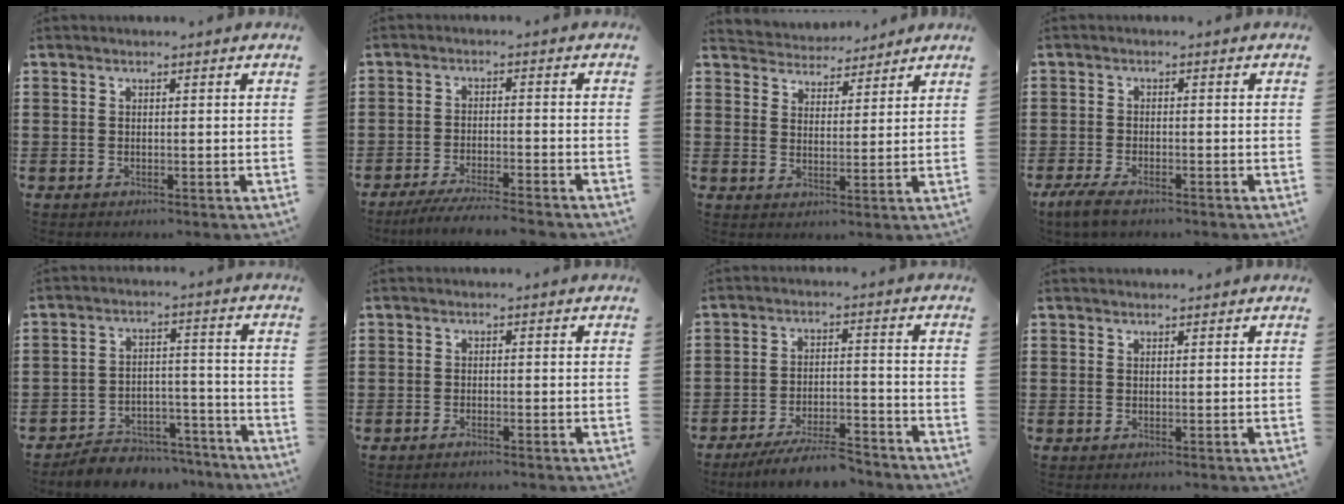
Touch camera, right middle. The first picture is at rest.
{"total": 4.3, "force": [-4.0, -0.3, 1.5], "torque": [-0.033, -0.010, -0.077]}
{"total": 4.4, "force": [4.1, 1.5, -0.6], "torque": [-0.011, -0.022, 0.075]}
{"total": 2.9, "force": [-2.1, 0.8, 1.8], "torque": [-0.055, -0.006, -0.046]}
{"total": 5.7, "force": [-5.5, 1.3, 0.6], "torque": [-0.007, 0.022, -0.108]}
{"total": 0.8, "force": [-0.7, 0.0, 0.4], "torque": [-0.008, -0.003, -0.014]}
{"total": 6.5, "force": [-5.8, 0.5, 2.8], "torque": [-0.055, -0.006, -0.109]}
{"total": 0.6, "force": [0.5, 0.4, -0.1], "torque": [0.001, 0.001, 0.010]}